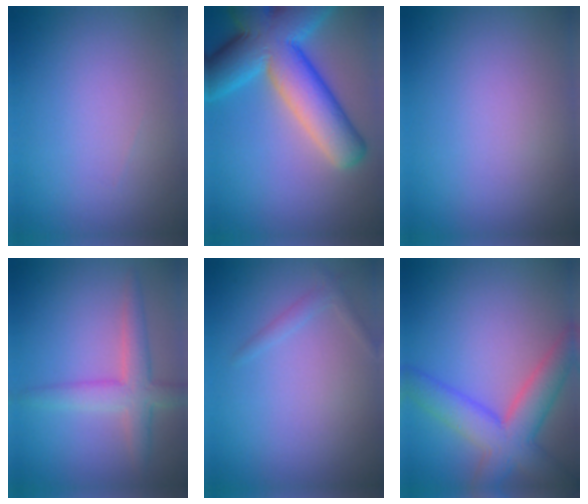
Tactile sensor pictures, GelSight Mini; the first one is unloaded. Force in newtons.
{"total": 11.6, "press": 11.6, "slide": 0.4}
{"total": 0.0}
{"total": 3.9, "press": 3.9, "slide": 0.1}
{"total": 1.1, "press": 1.1, "slide": 0.0}
{"total": 6.7, "press": 6.7, "slide": 0.3}